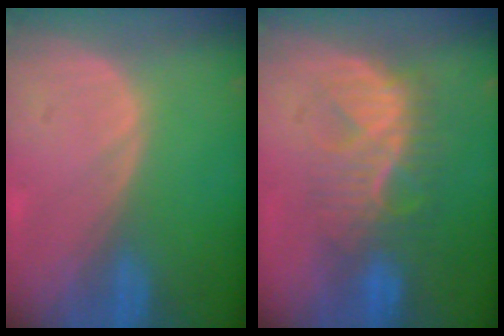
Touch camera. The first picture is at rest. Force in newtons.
{"total": 8.0, "press": 7.9, "slide": 1.2}